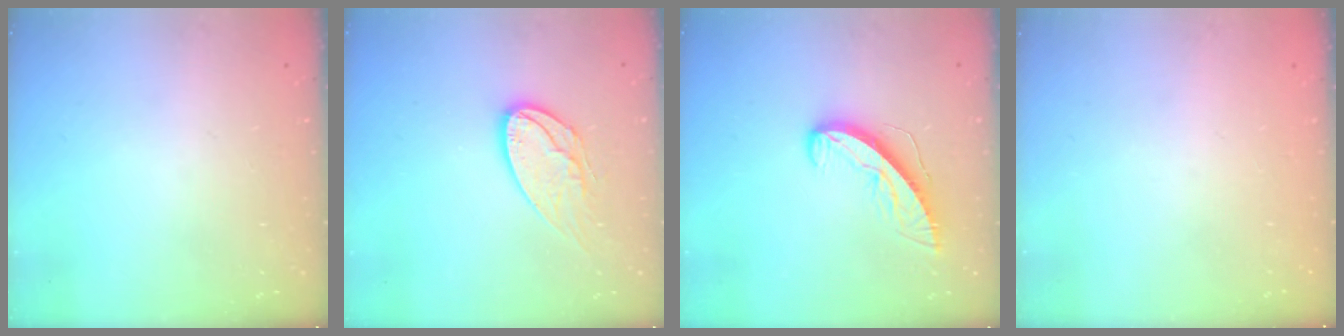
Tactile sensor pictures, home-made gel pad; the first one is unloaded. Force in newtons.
{"total": 13.2, "press": 13.2, "slide": 1.1}
{"total": 10.1, "press": 10.1, "slide": 0.9}
{"total": 0.0}